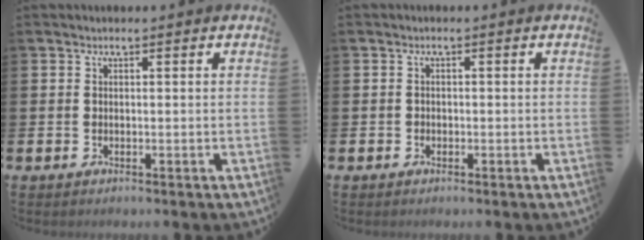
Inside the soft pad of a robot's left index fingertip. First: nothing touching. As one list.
[{"total": 0.7, "force": [-0.2, 0.7, 0.0], "torque": [-0.005, 0.007, -0.006]}]